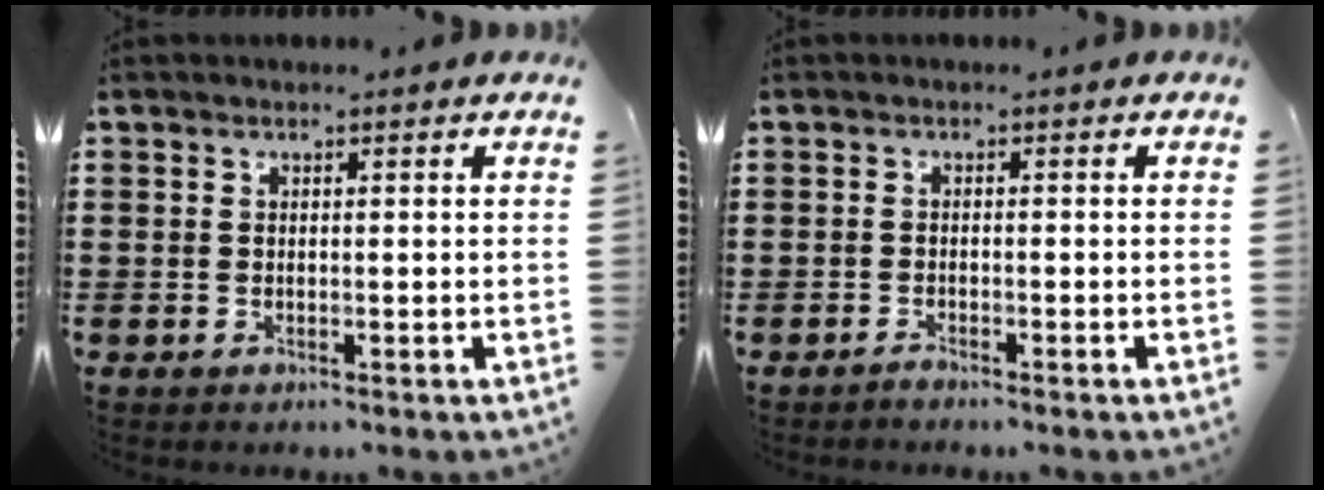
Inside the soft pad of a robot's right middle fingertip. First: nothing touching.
{"total": 0.8, "force": [-0.7, 0.0, 0.2], "torque": [-0.007, -0.003, -0.014]}